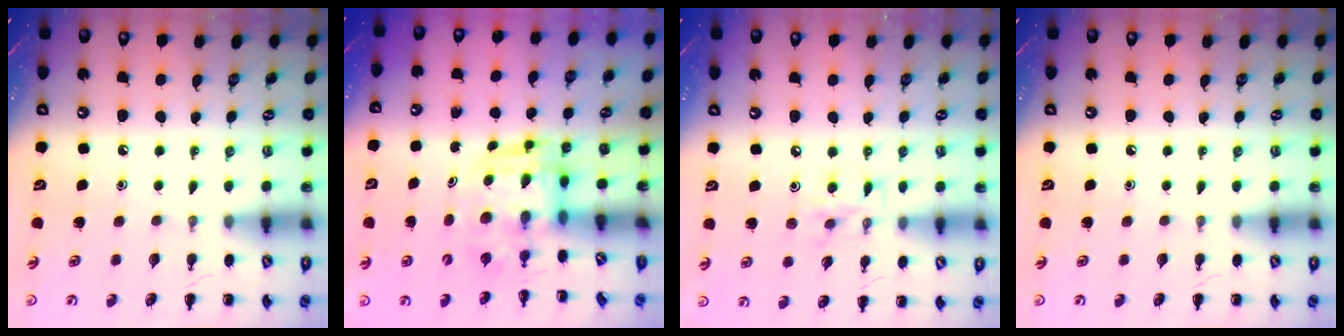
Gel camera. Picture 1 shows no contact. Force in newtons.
{"total": 3.3, "press": 3.2, "slide": 0.6}
{"total": 6.3, "press": 6.3, "slide": 0.9}
{"total": 0.0}